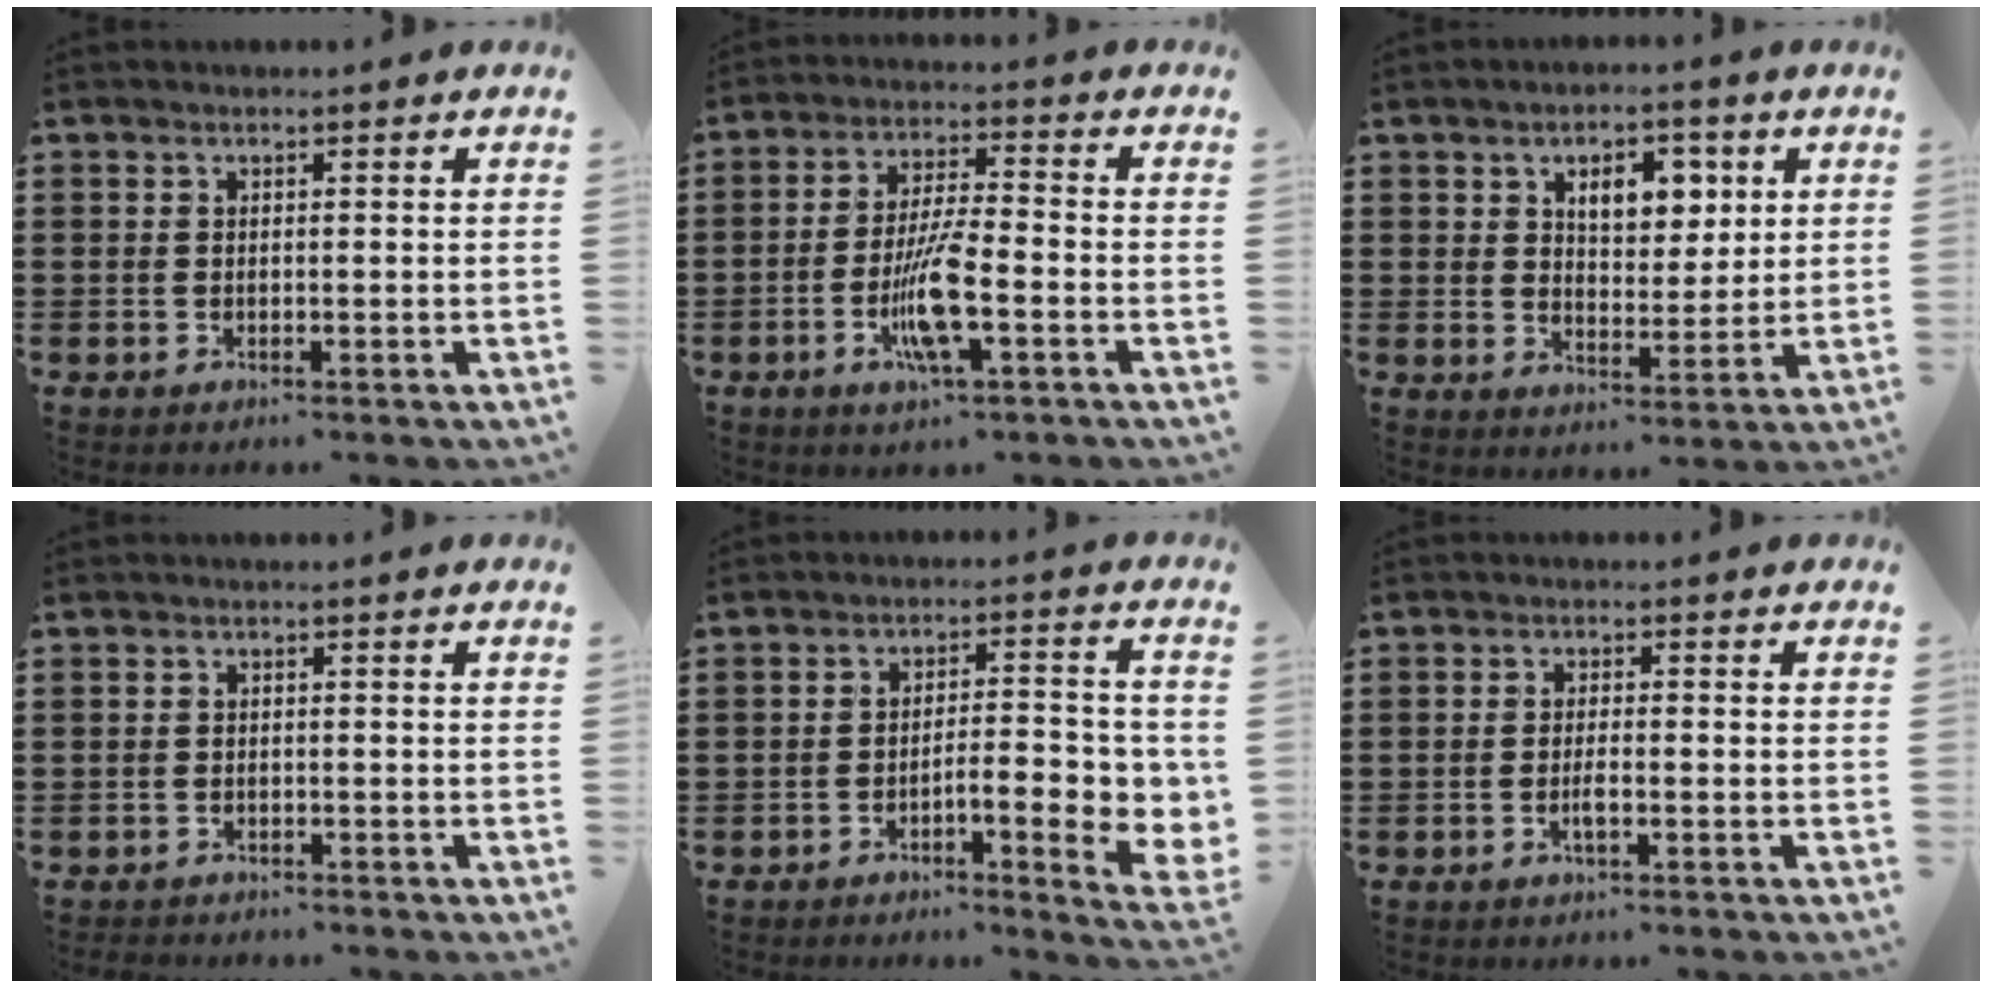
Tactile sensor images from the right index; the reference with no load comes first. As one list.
[{"total": 8.1, "force": [-2.8, 1.5, 7.5], "torque": [-0.156, -0.013, -0.056]}, {"total": 6.3, "force": [2.6, 3.8, 4.3], "torque": [-0.066, 0.003, 0.038]}, {"total": 1.1, "force": [-1.0, 0.3, -0.2], "torque": [0.000, 0.004, -0.024]}, {"total": 6.8, "force": [-2.1, 2.0, 6.2], "torque": [-0.086, -0.007, -0.036]}, {"total": 2.1, "force": [-0.9, 0.2, 1.9], "torque": [-0.040, -0.003, -0.018]}]